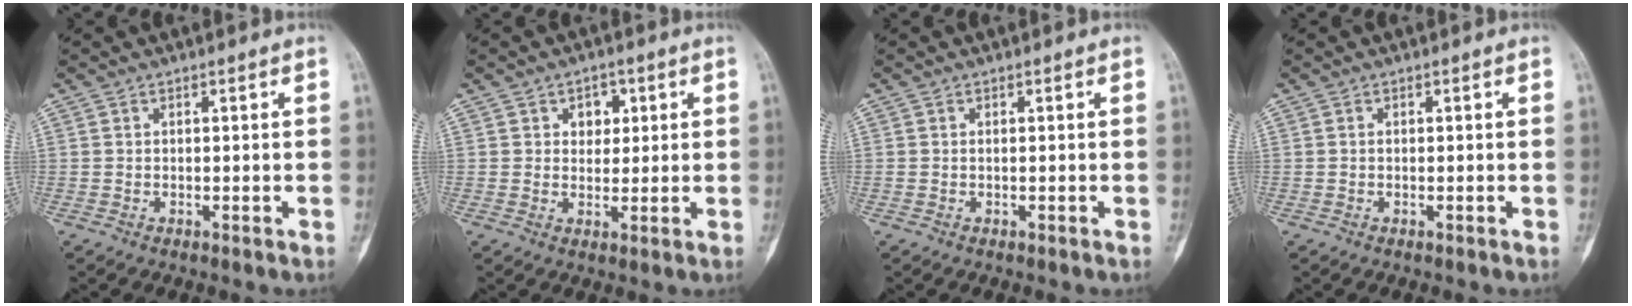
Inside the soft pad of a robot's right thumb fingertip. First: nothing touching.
{"total": 4.0, "force": [1.4, 3.1, 2.1], "torque": [0.001, -0.003, 0.018]}
{"total": 0.0}
{"total": 0.0}